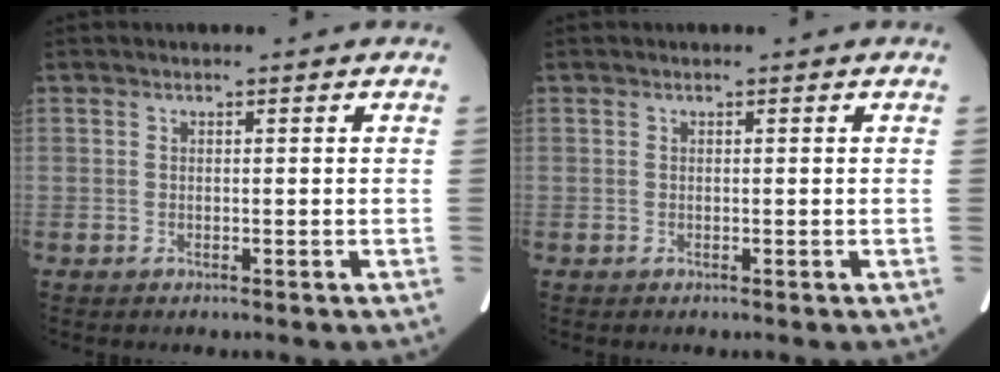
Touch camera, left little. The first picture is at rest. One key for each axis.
{"total": 0.0}